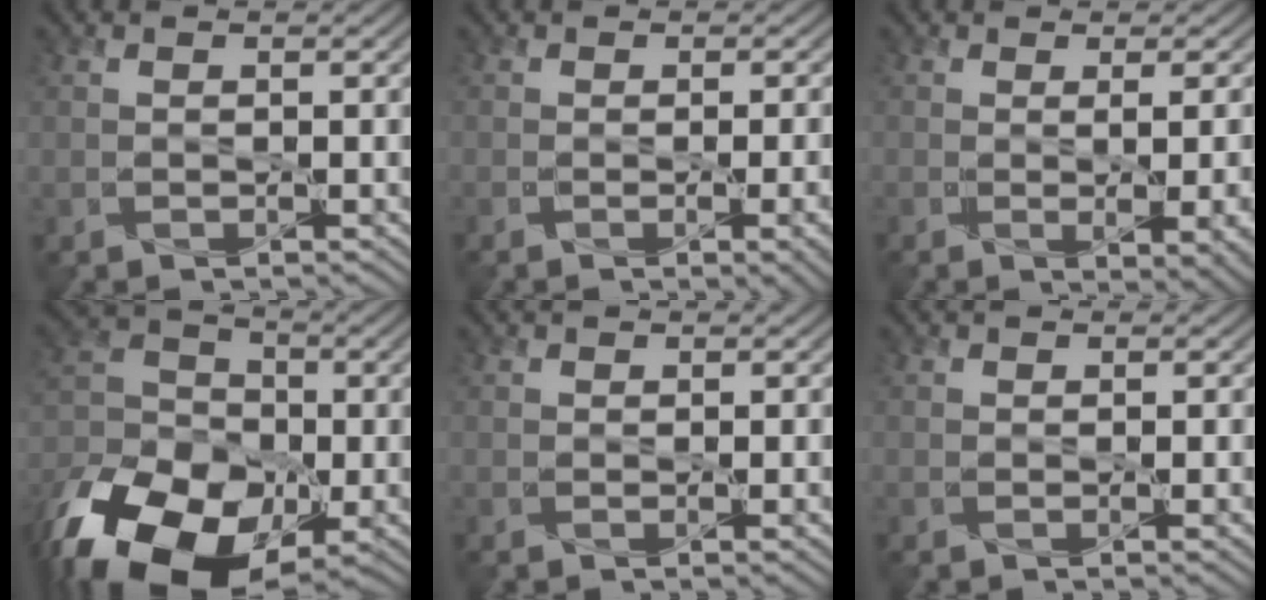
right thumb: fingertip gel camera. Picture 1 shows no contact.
{"total": 5.0, "force": [-1.5, 1.6, 4.5], "torque": [-0.054, -0.009, -0.014]}
{"total": 8.1, "force": [-1.1, 2.9, 7.5], "torque": [-0.075, -0.006, 0.003]}
{"total": 18.5, "force": [-9.2, 11.7, 11.0], "torque": [-0.251, -0.032, -0.168]}
{"total": 1.7, "force": [-0.2, 0.3, 1.7], "torque": [-0.027, -0.001, -0.006]}
{"total": 1.4, "force": [-0.2, 0.2, 1.3], "torque": [-0.022, -0.002, -0.005]}